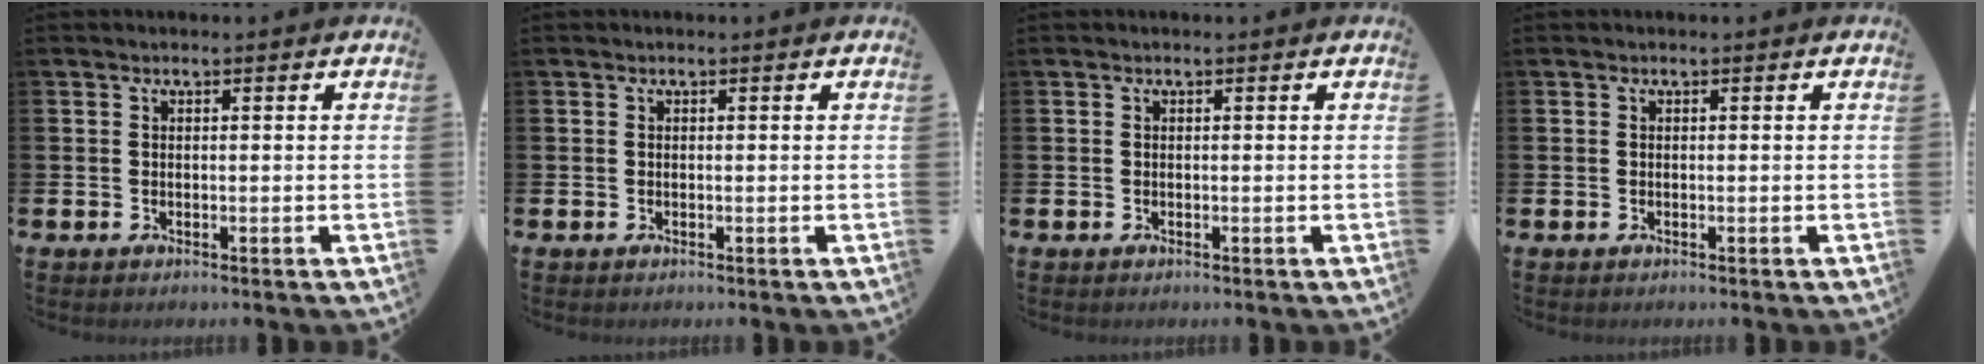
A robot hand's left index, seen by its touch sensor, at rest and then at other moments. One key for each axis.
{"total": 0.0}
{"total": 0.0}
{"total": 0.0}